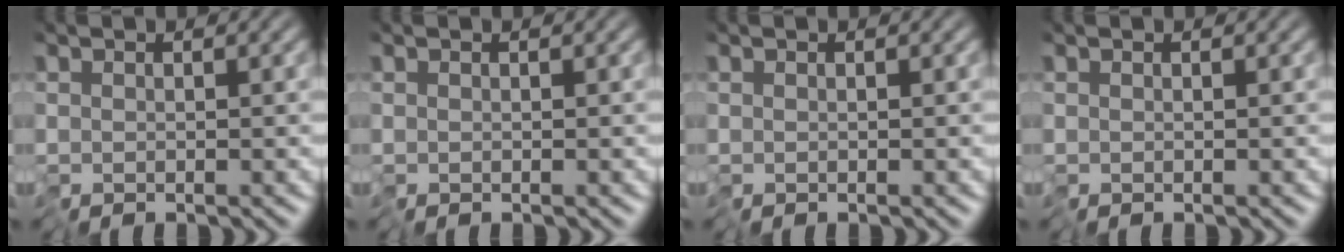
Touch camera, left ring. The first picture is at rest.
{"total": 0.0}
{"total": 0.0}
{"total": 0.0}